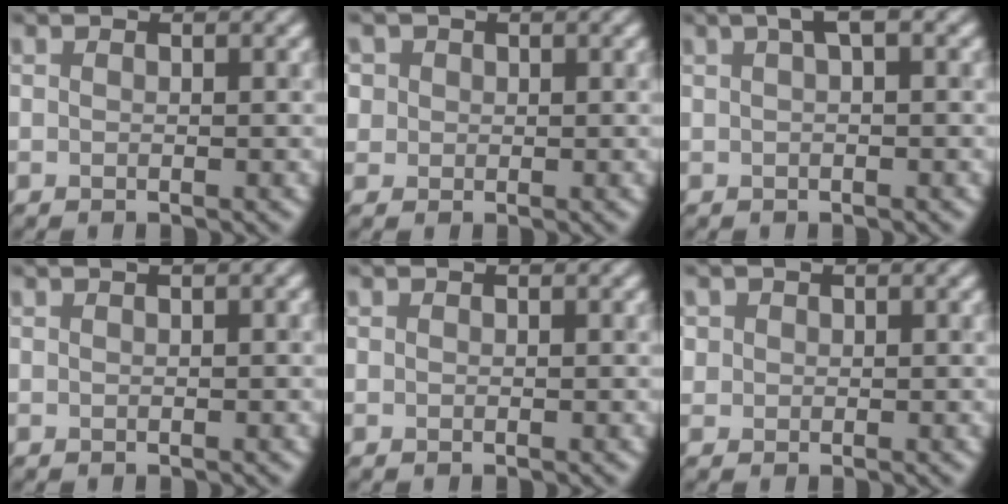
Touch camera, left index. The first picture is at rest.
{"total": 2.0, "force": [0.8, 1.7, 0.6], "torque": [-0.017, 0.005, 0.021]}
{"total": 1.8, "force": [0.8, 0.3, 1.6], "torque": [-0.025, 0.009, 0.013]}
{"total": 1.7, "force": [0.8, 0.6, 1.4], "torque": [-0.014, 0.006, 0.006]}
{"total": 0.0}
{"total": 0.9, "force": [0.2, 0.9, 0.1], "torque": [0.006, -0.003, 0.005]}